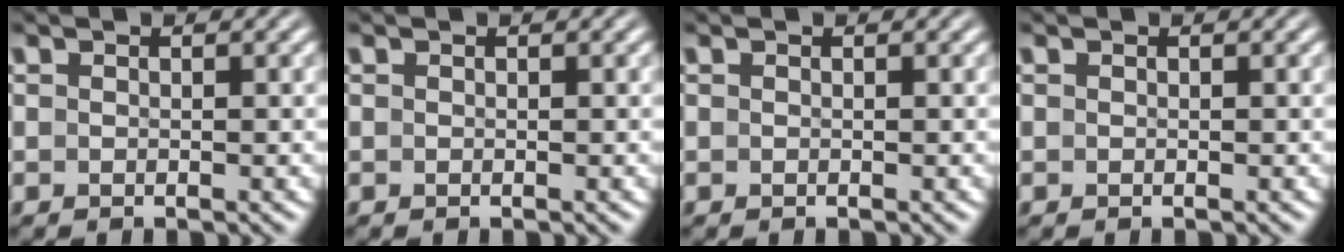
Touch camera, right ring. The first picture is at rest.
{"total": 0.0}
{"total": 0.0}
{"total": 0.0}